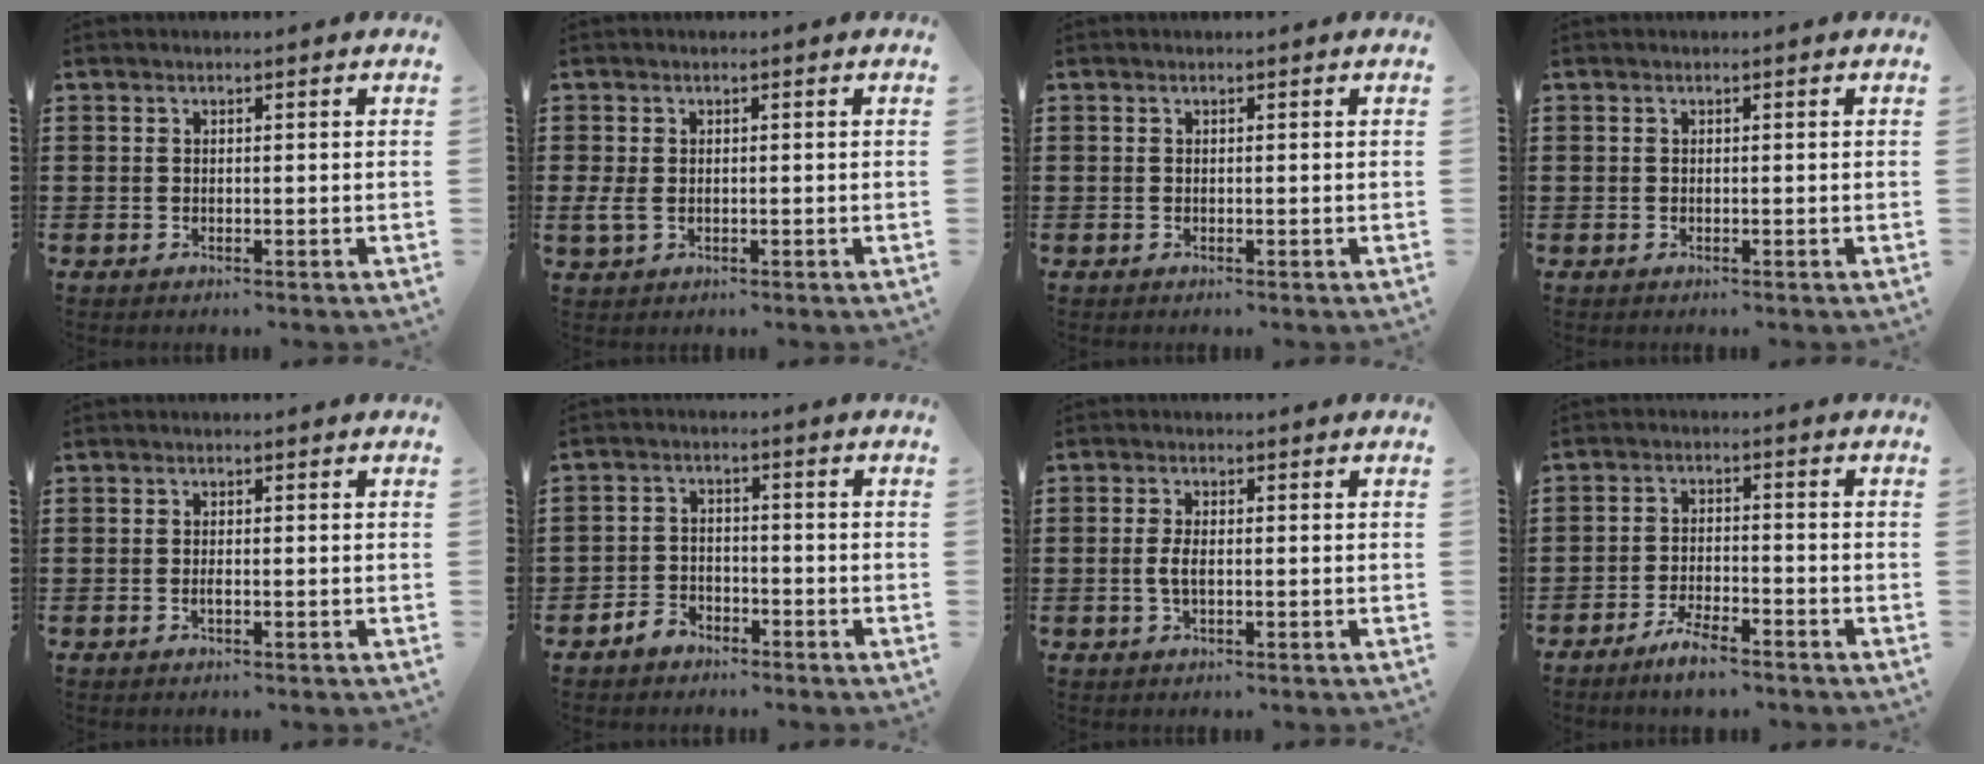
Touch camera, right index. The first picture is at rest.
{"total": 2.2, "force": [-0.1, 1.6, 1.4], "torque": [-0.046, -0.001, -0.006]}
{"total": 0.0}
{"total": 0.0}
{"total": 0.8, "force": [-0.3, 0.2, 0.8], "torque": [-0.015, -0.005, -0.004]}
{"total": 3.0, "force": [-2.5, 1.6, 0.4], "torque": [-0.014, 0.009, -0.051]}
{"total": 2.5, "force": [-0.3, 1.0, 2.3], "torque": [-0.058, -0.005, -0.010]}
{"total": 4.2, "force": [-3.6, 0.7, 2.1], "torque": [-0.049, 0.004, -0.073]}